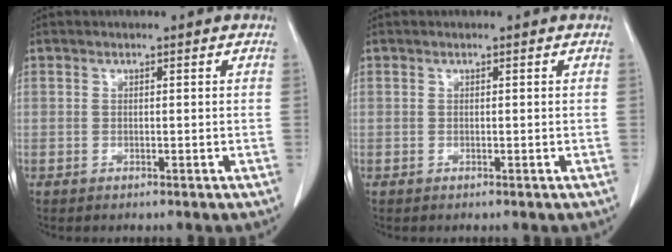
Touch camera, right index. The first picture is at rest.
{"total": 0.0}